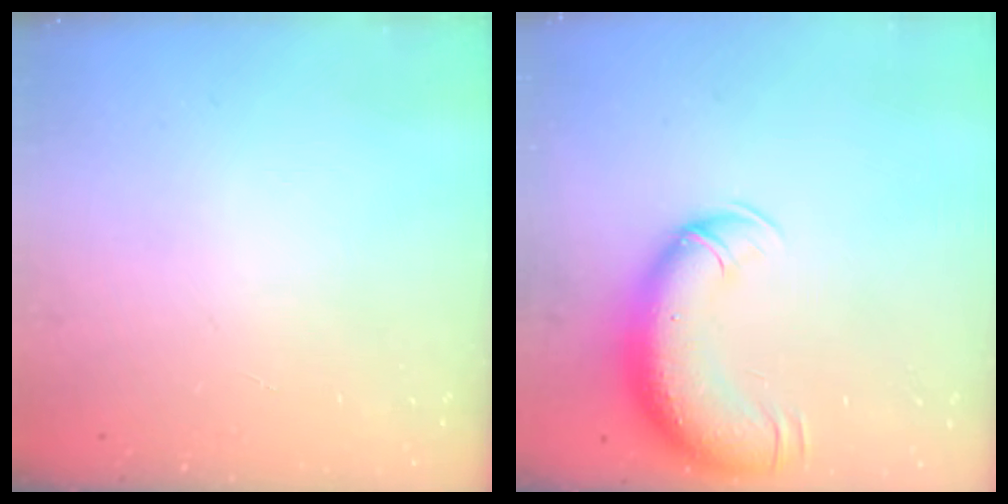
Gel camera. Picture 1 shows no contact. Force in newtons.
{"total": 13.1, "press": 12.7, "slide": 3.2}